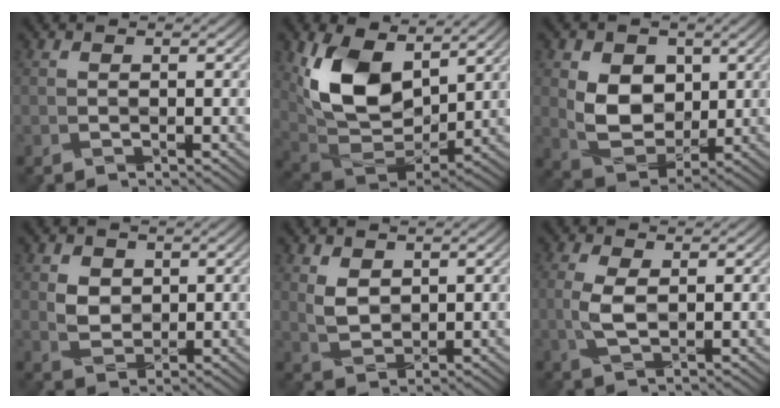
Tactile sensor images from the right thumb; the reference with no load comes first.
{"total": 12.4, "force": [5.1, 7.5, 8.4], "torque": [-0.179, -0.010, 0.104]}
{"total": 7.4, "force": [1.5, 5.7, 4.4], "torque": [-0.095, -0.011, 0.031]}
{"total": 2.6, "force": [1.2, 2.2, 0.8], "torque": [-0.025, -0.006, 0.028]}
{"total": 2.6, "force": [1.6, 1.7, 1.0], "torque": [-0.033, -0.008, 0.039]}
{"total": 2.7, "force": [0.0, 1.1, 2.5], "torque": [-0.068, -0.002, 0.002]}